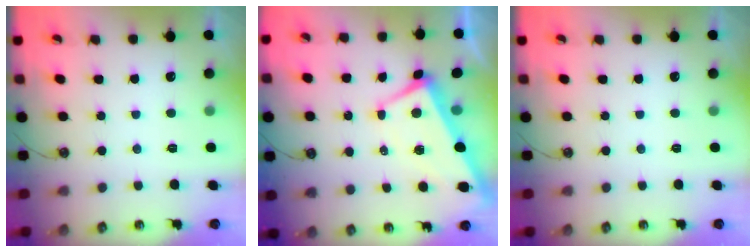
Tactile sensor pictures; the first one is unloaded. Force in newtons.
{"total": 1.9, "press": 1.7, "slide": 0.8}
{"total": 0.0}